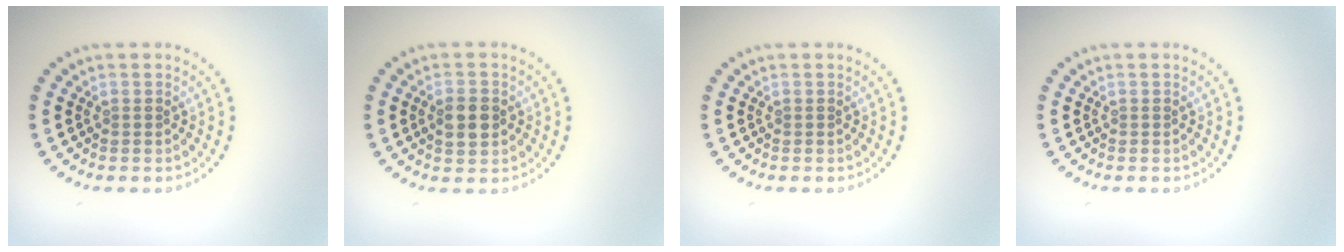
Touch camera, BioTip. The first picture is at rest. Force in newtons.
{"total": 3.2, "press": 3.1, "slide": 0.1}
{"total": 0.0}
{"total": 0.0}